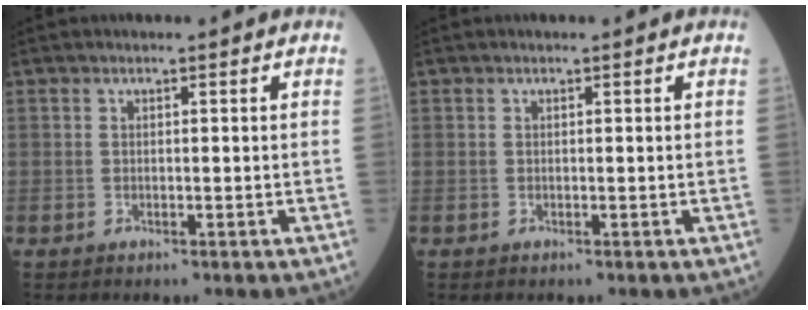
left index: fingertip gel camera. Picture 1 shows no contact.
{"total": 0.0}